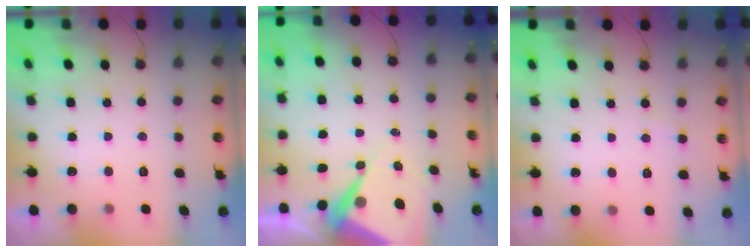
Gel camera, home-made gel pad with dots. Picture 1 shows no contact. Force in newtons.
{"total": 7.6, "press": 7.6, "slide": 0.6}
{"total": 2.6, "press": 2.5, "slide": 0.5}